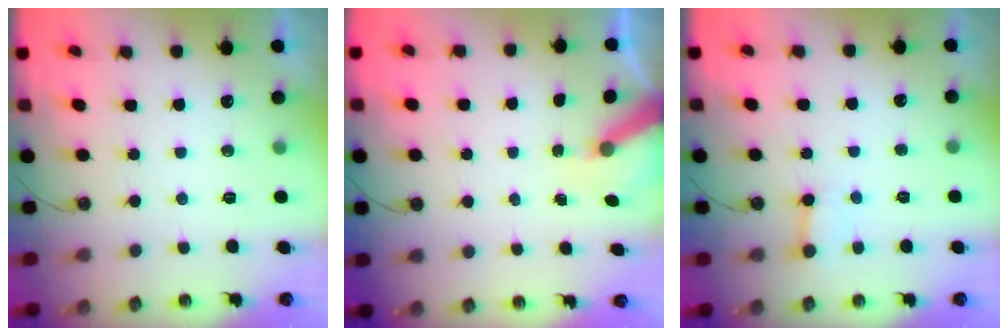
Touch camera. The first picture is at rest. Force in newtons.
{"total": 6.1, "press": 6.1, "slide": 0.7}
{"total": 3.7, "press": 3.6, "slide": 0.5}